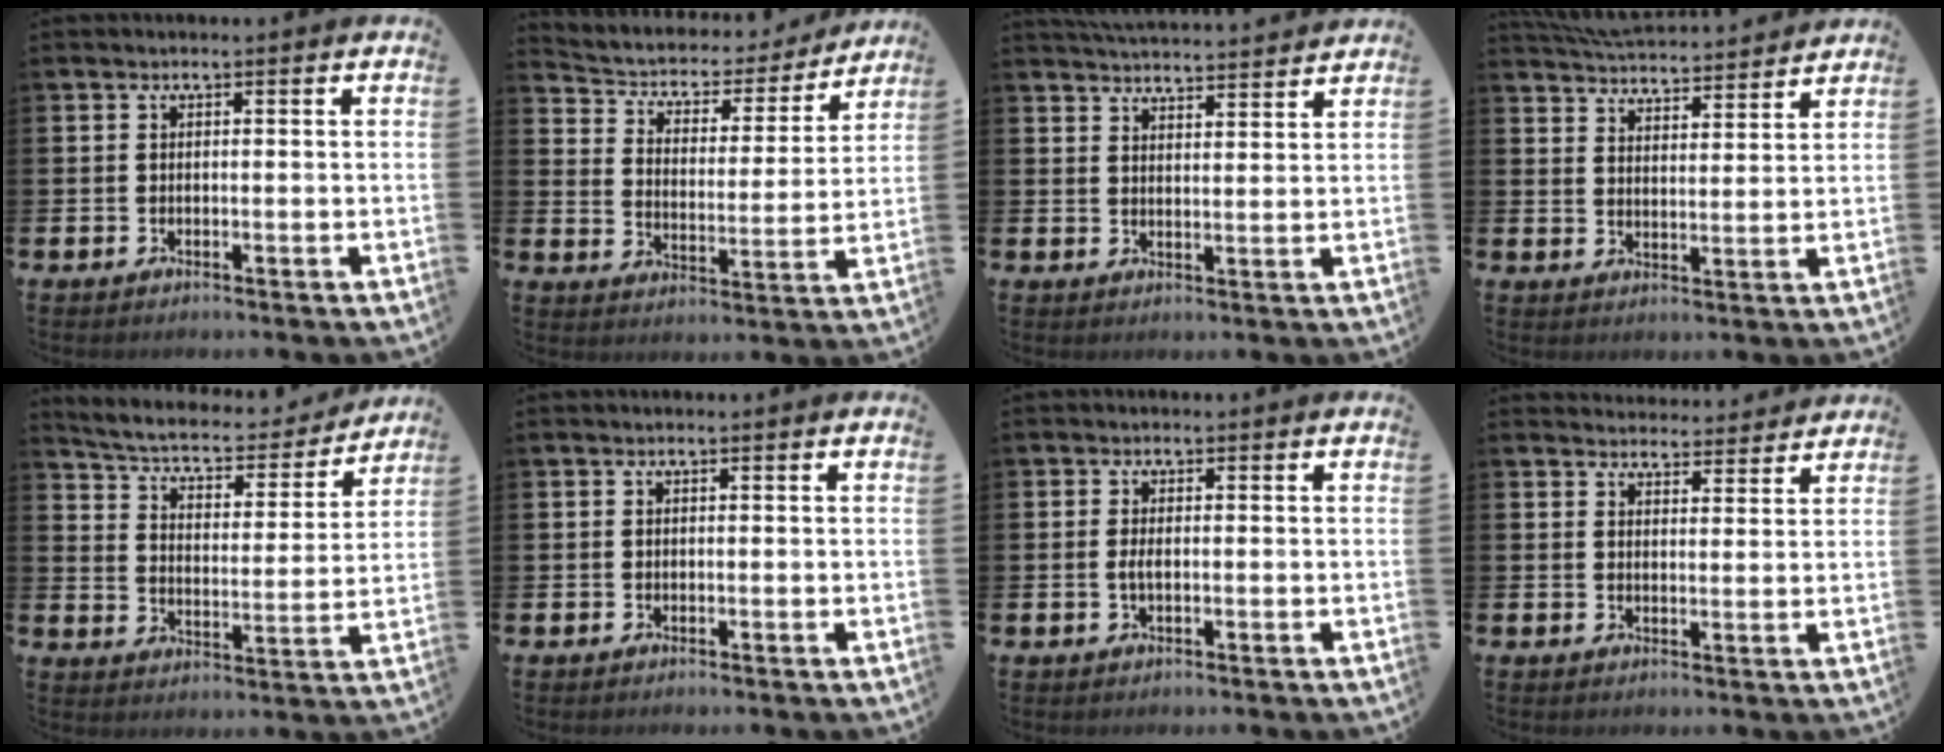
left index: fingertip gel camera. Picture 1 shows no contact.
{"total": 4.3, "force": [3.7, 2.0, 0.7], "torque": [-0.046, -0.032, 0.054]}
{"total": 4.1, "force": [4.1, 0.0, 0.1], "torque": [-0.010, -0.028, 0.073]}
{"total": 5.2, "force": [5.2, 0.4, 0.3], "torque": [-0.022, -0.039, 0.091]}
{"total": 5.7, "force": [5.2, 1.6, 1.8], "torque": [-0.070, -0.041, 0.083]}
{"total": 0.0}
{"total": 1.6, "force": [-0.2, 0.6, 1.4], "torque": [-0.026, 0.001, -0.005]}
{"total": 3.6, "force": [3.5, 0.7, -0.2], "torque": [0.004, -0.023, 0.063]}